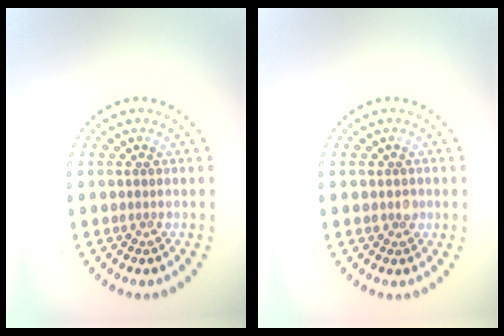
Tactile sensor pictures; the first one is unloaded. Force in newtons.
{"total": 0.8, "press": 0.7, "slide": 0.3}